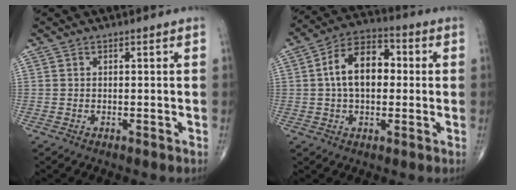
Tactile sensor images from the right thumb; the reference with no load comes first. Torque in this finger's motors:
{"motor_torque": [-0.48, 1.00, 0.25, -0.25, 0.16]}